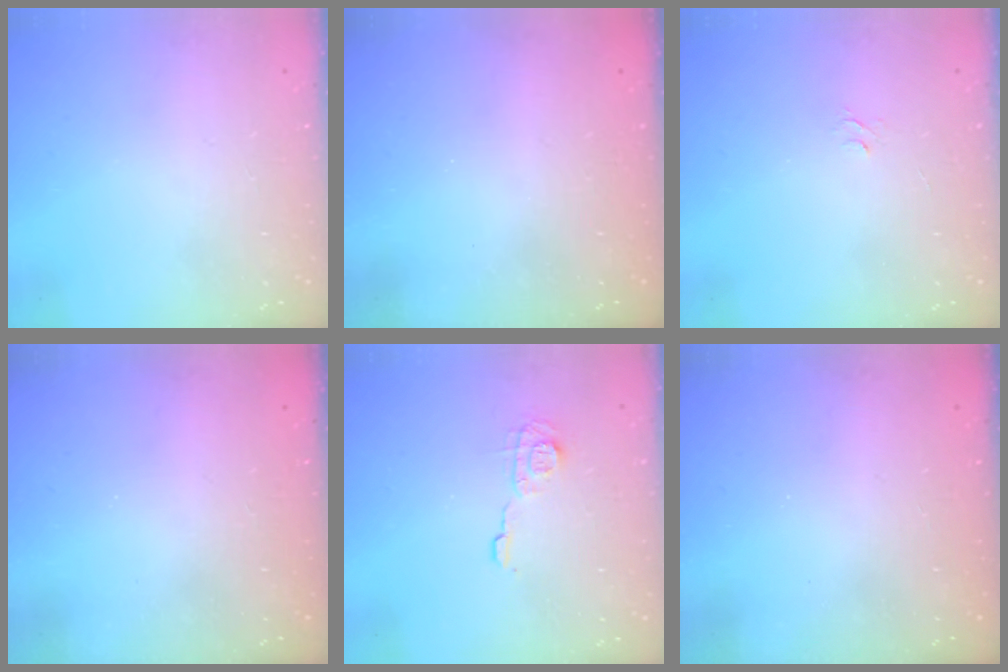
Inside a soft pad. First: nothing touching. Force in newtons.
{"total": 2.4, "press": 2.3, "slide": 0.8}
{"total": 3.7, "press": 3.7, "slide": 0.4}
{"total": 2.3, "press": 2.2, "slide": 0.8}
{"total": 6.8, "press": 6.8, "slide": 0.2}
{"total": 2.3, "press": 2.2, "slide": 0.8}